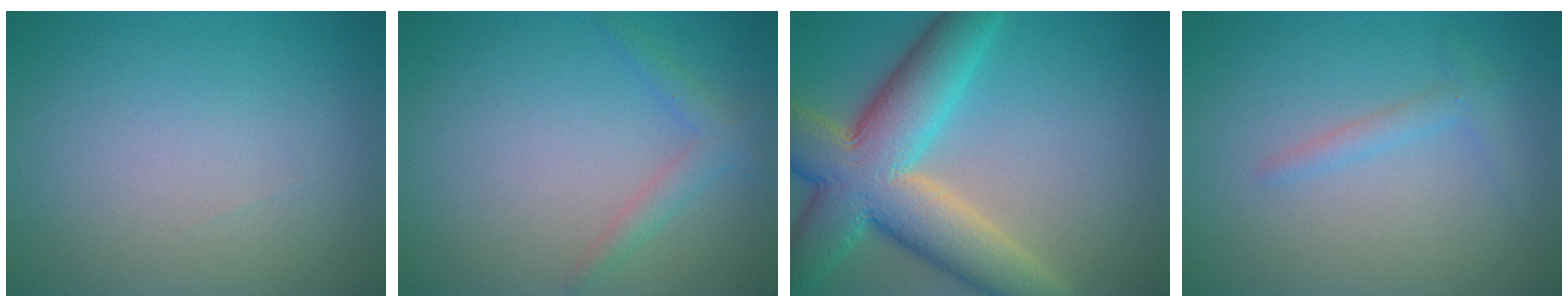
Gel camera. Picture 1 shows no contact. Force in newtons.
{"total": 1.8, "press": 1.8, "slide": 0.1}
{"total": 11.4, "press": 11.3, "slide": 0.8}
{"total": 1.4, "press": 1.4, "slide": 0.1}